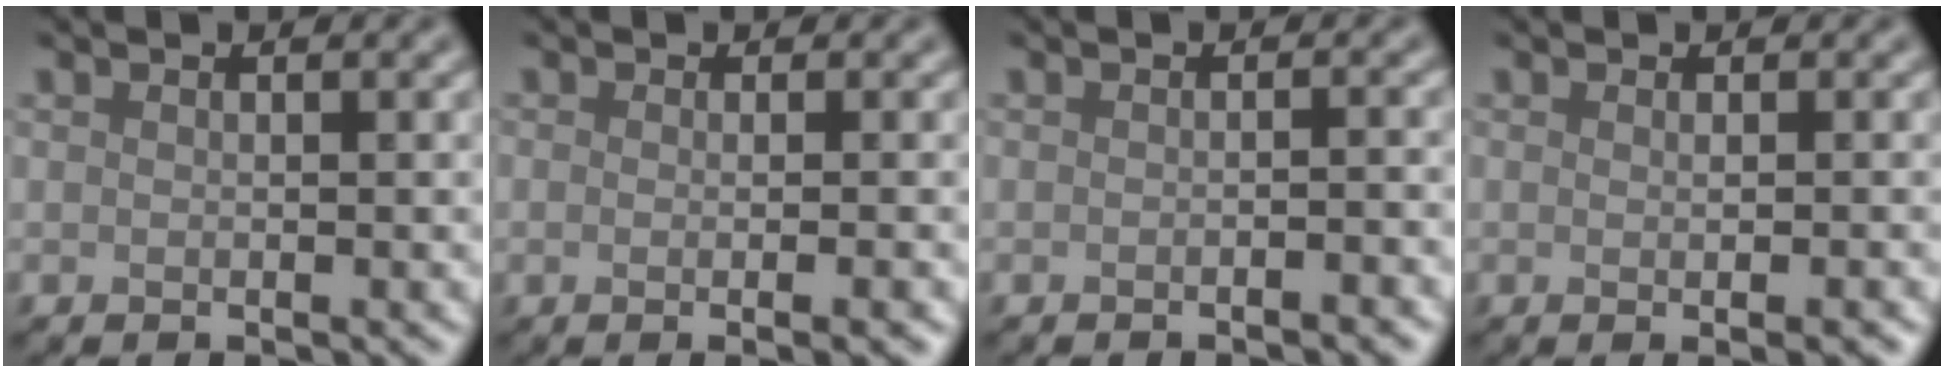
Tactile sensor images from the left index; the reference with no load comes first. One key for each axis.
{"total": 3.6, "fx": -0.2, "fy": 1.6, "fz": 3.2, "tx": -0.011, "ty": 0.009, "tz": -0.016}
{"total": 1.4, "fx": -0.8, "fy": 0.3, "fz": 1.1, "tx": -0.009, "ty": 0.001, "tz": -0.017}
{"total": 2.4, "fx": -0.3, "fy": 0.7, "fz": 2.3, "tx": -0.016, "ty": 0.001, "tz": -0.002}